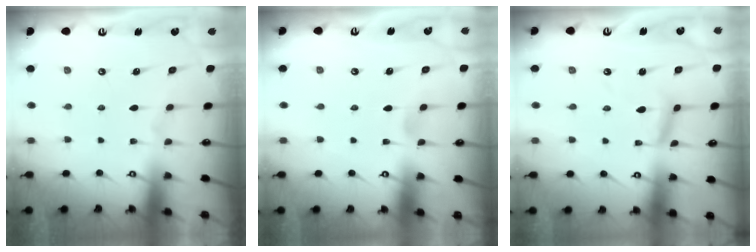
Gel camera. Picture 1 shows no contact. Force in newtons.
{"total": 2.3, "press": 2.3, "slide": 0.3}
{"total": 8.2, "press": 8.1, "slide": 0.6}